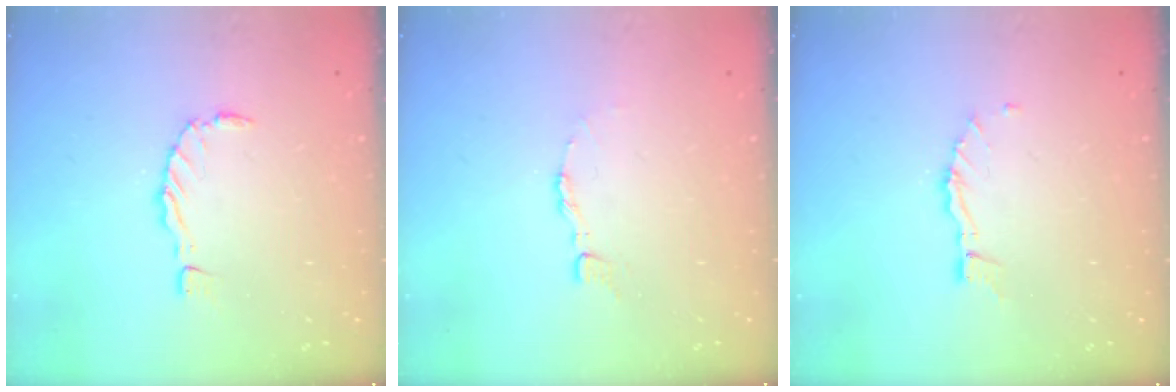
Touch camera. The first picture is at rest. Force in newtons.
{"total": 2.9, "press": 2.9, "slide": 0.2}
{"total": 4.9, "press": 4.9, "slide": 0.2}